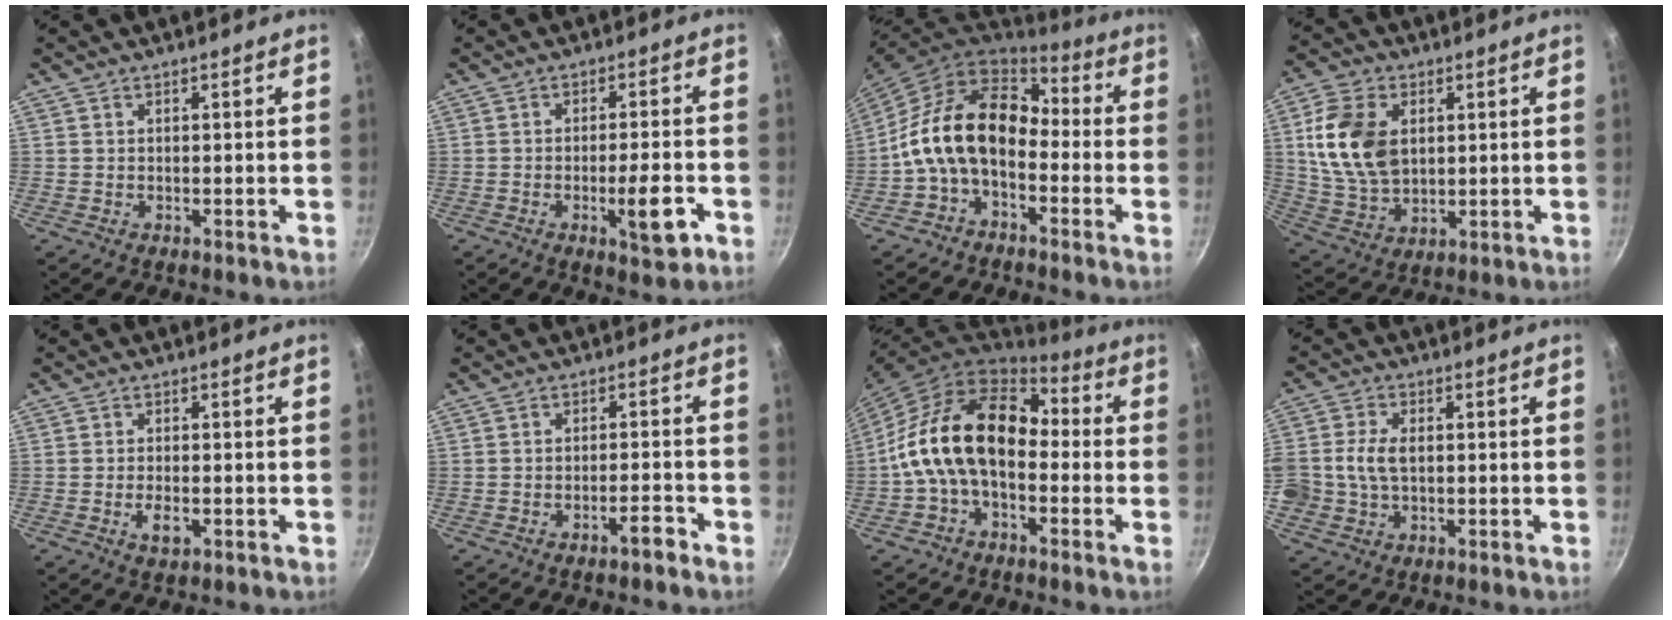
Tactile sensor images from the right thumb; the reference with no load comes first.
{"total": 7.1, "force": [-2.7, 1.7, 6.3], "torque": [-0.084, 0.015, -0.036]}
{"total": 14.8, "force": [-2.4, 9.8, 10.8], "torque": [-0.173, 0.048, -0.062]}
{"total": 14.2, "force": [2.9, 9.6, 10.1], "torque": [-0.176, -0.013, 0.062]}
{"total": 3.3, "force": [-1.1, 1.6, 2.7], "torque": [-0.050, 0.004, -0.021]}
{"total": 3.1, "force": [-2.4, 0.6, 1.9], "torque": [-0.027, 0.027, -0.032]}
{"total": 16.6, "force": [-1.3, 10.8, 12.6], "torque": [-0.198, 0.046, -0.041]}
{"total": 8.6, "force": [0.0, 6.3, 5.9], "torque": [-0.114, 0.015, -0.005]}